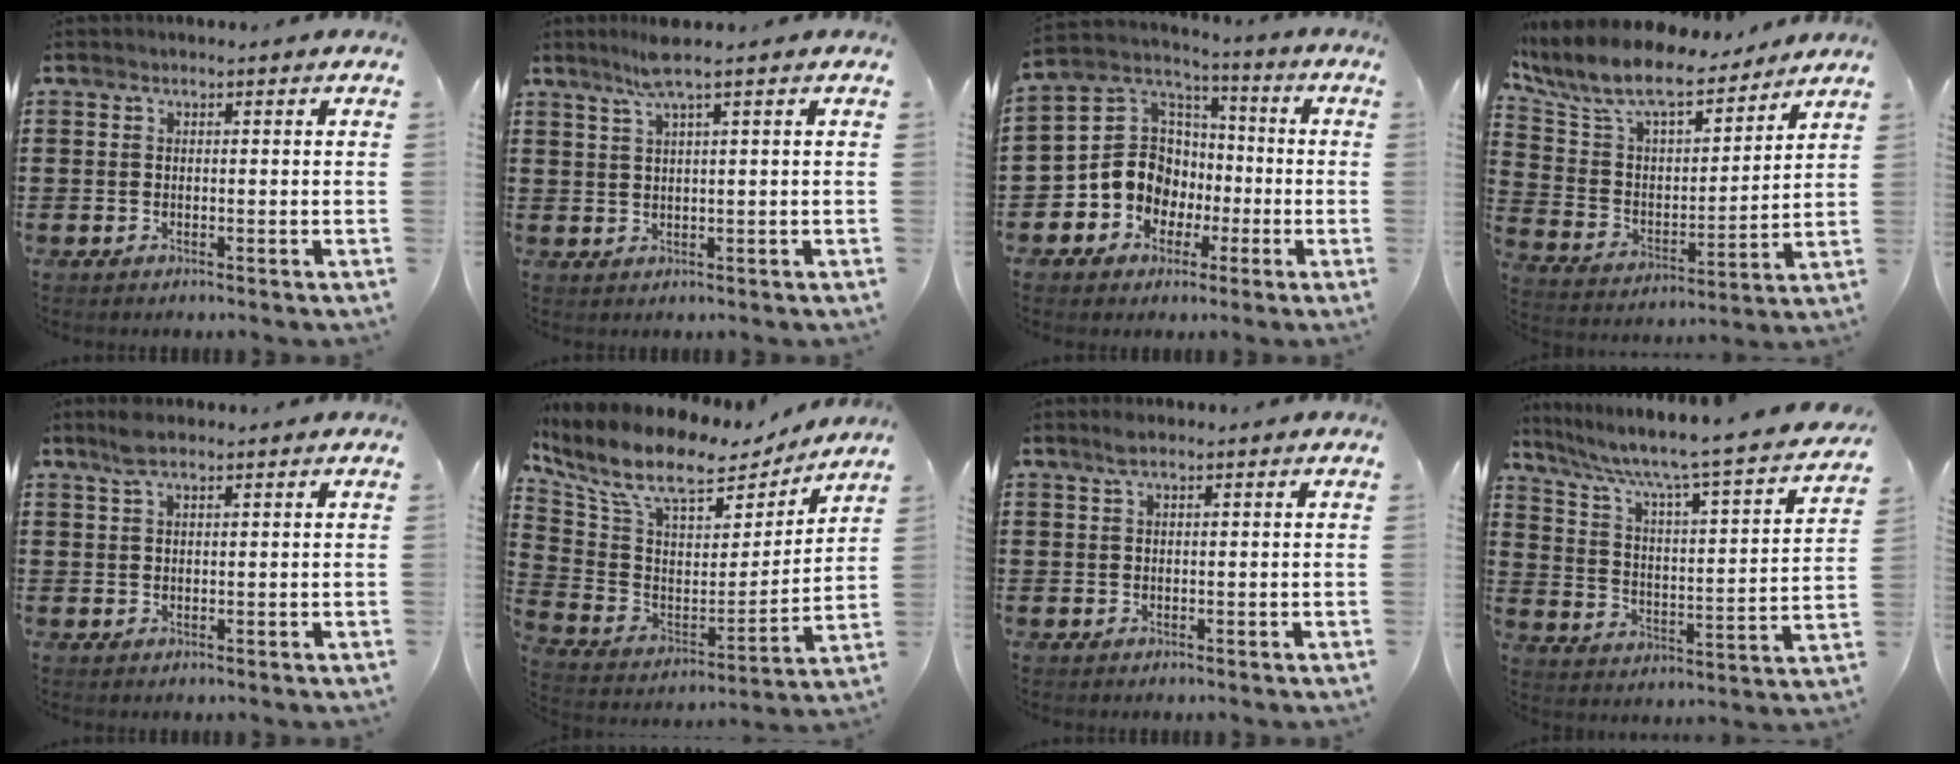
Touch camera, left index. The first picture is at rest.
{"total": 4.1, "force": [2.6, -0.3, 3.2], "torque": [-0.069, 0.003, 0.045]}
{"total": 9.5, "force": [-2.2, 8.7, 3.1], "torque": [-0.106, 0.008, -0.042]}
{"total": 10.0, "force": [8.6, 2.5, 4.5], "torque": [-0.128, -0.053, 0.148]}
{"total": 3.2, "force": [2.2, 0.9, 2.2], "torque": [-0.048, 0.003, 0.040]}
{"total": 11.4, "force": [8.1, 4.1, 6.9], "torque": [-0.167, -0.044, 0.144]}
{"total": 1.7, "force": [1.1, 0.3, 1.3], "torque": [-0.028, 0.003, 0.020]}
{"total": 5.9, "force": [4.7, 0.0, 3.6], "torque": [-0.093, -0.046, 0.067]}